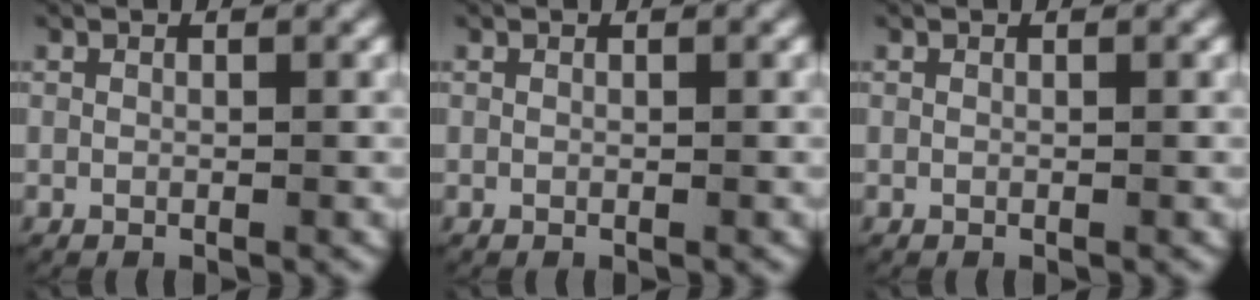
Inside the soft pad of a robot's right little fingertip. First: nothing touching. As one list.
[{"total": 0.0}, {"total": 0.0}]